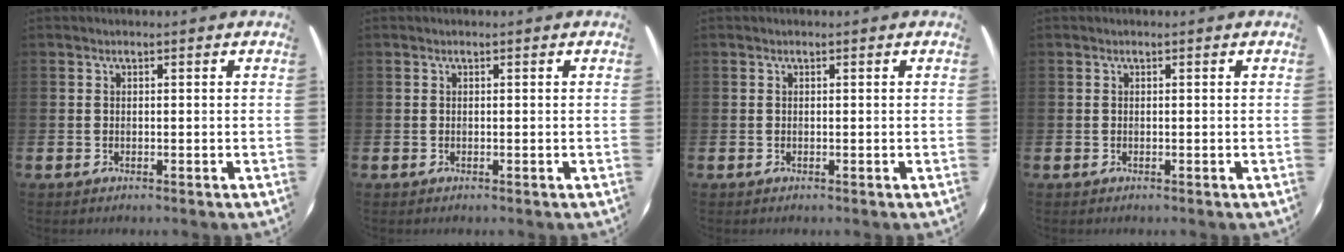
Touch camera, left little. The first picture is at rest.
{"total": 0.0}
{"total": 0.0}
{"total": 0.0}